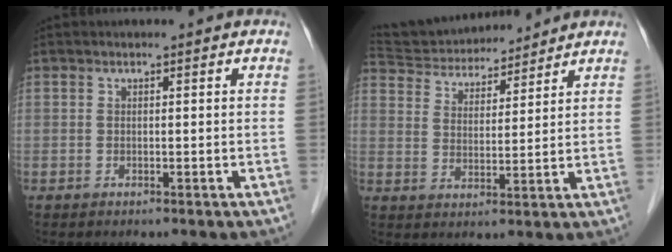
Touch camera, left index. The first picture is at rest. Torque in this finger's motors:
{"motor_torque": [-0.36, -0.72, 0.05, -0.01]}